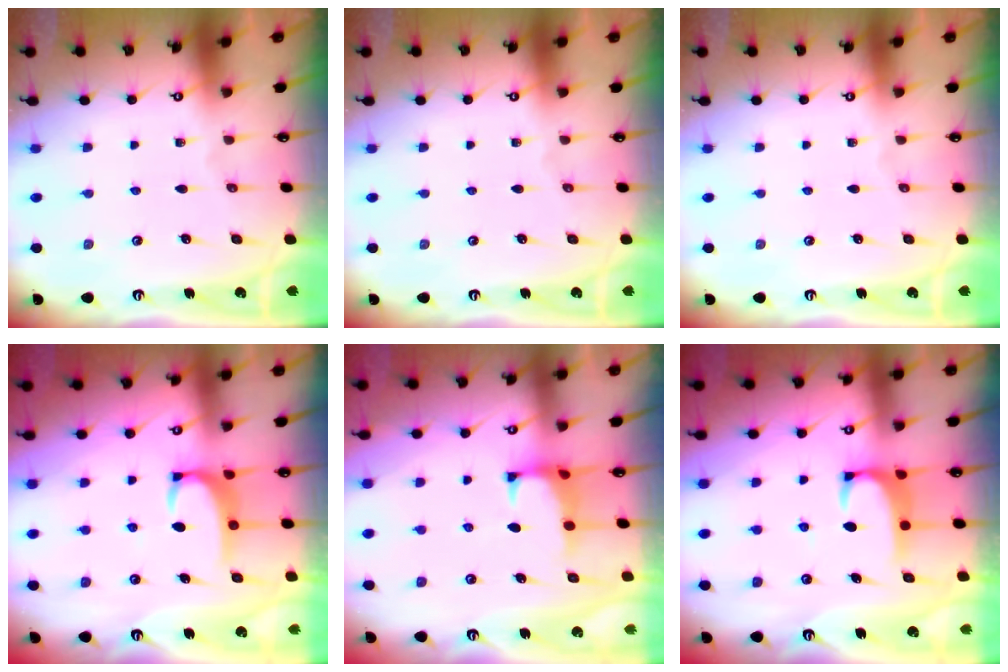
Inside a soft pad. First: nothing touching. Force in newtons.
{"total": 0.0}
{"total": 0.0}
{"total": 3.0, "press": 3.0, "slide": 0.4}
{"total": 1.4, "press": 1.3, "slide": 0.5}
{"total": 1.9, "press": 1.8, "slide": 0.3}